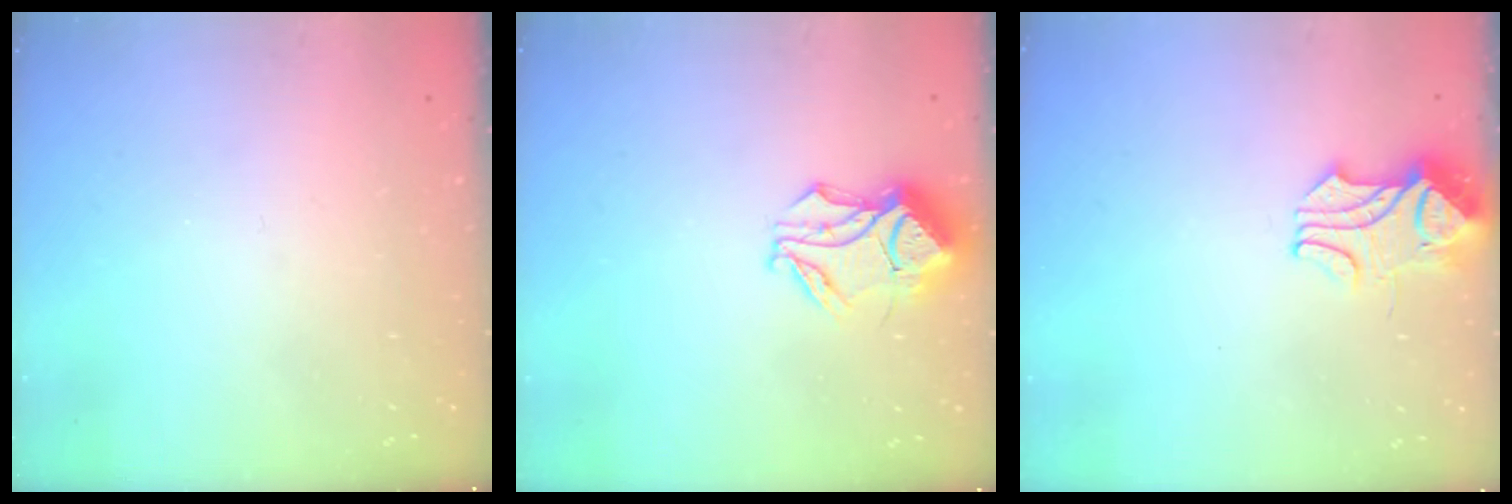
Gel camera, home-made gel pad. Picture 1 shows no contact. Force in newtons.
{"total": 13.1, "press": 13.1, "slide": 0.2}
{"total": 2.1, "press": 1.9, "slide": 0.9}